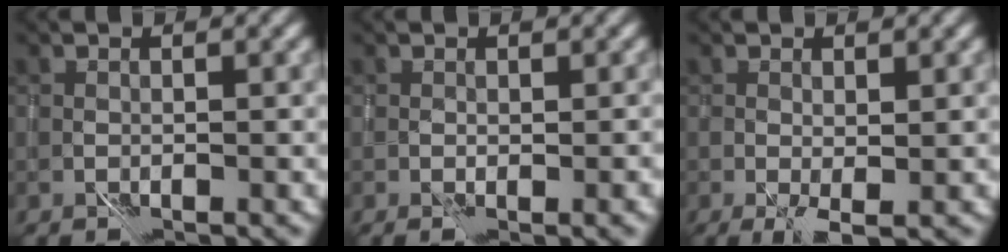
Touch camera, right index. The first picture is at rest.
{"total": 1.8, "force": [-0.2, 0.6, 1.7], "torque": [-0.024, -0.004, 0.008]}
{"total": 1.6, "force": [0.6, 0.2, 1.5], "torque": [-0.031, 0.000, 0.011]}